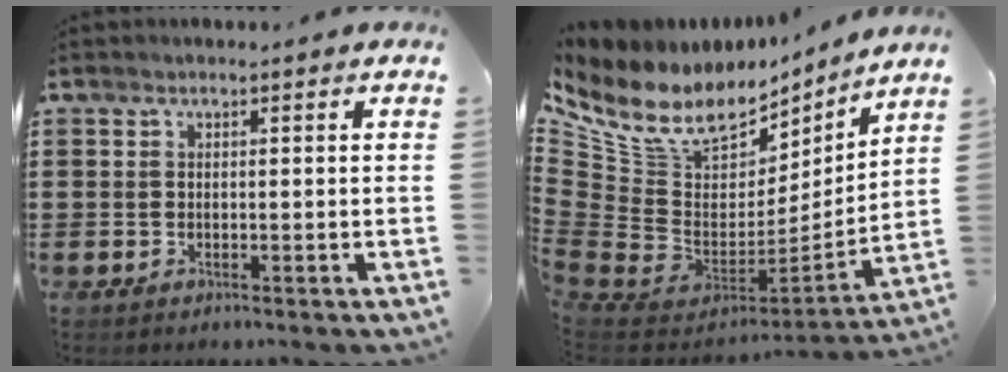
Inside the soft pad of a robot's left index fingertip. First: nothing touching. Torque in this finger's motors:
{"motor_torque": [2.14, 0.00, 0.62, 0.21]}